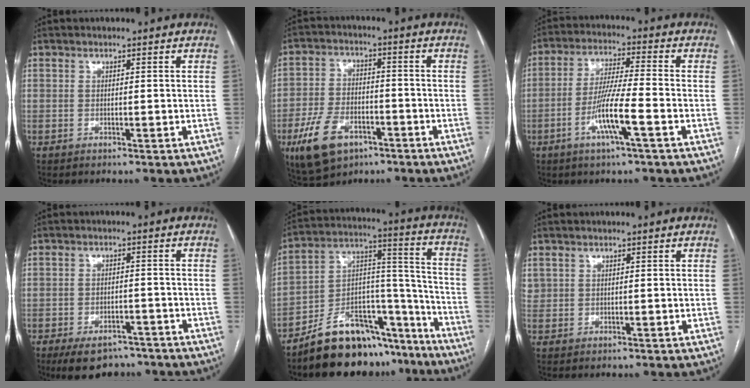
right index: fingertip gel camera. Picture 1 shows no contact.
{"total": 10.9, "force": [-5.7, 6.2, 6.8], "torque": [-0.144, 0.002, -0.094]}
{"total": 8.9, "force": [-3.5, 0.0, 8.2], "torque": [-0.160, -0.003, -0.069]}
{"total": 8.8, "force": [-6.8, 4.3, 3.6], "torque": [-0.051, 0.003, -0.099]}
{"total": 19.5, "force": [-15.9, 7.9, 8.1], "torque": [-0.114, 0.059, -0.255]}
{"total": 1.5, "force": [0.7, 1.3, 0.3], "torque": [-0.003, 0.013, 0.013]}